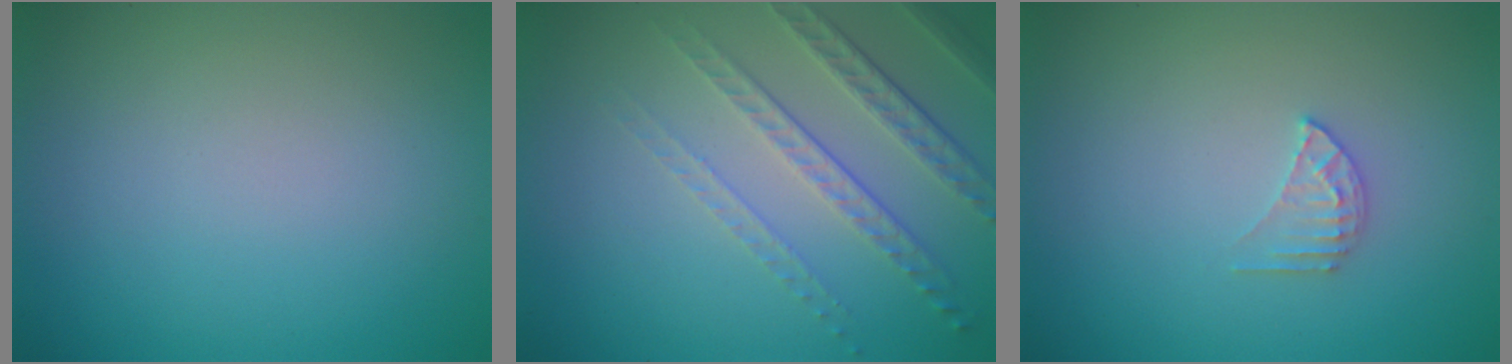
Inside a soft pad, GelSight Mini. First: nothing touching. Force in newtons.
{"total": 4.6, "press": 3.1, "slide": 3.4}
{"total": 1.5, "press": 1.5, "slide": 0.2}